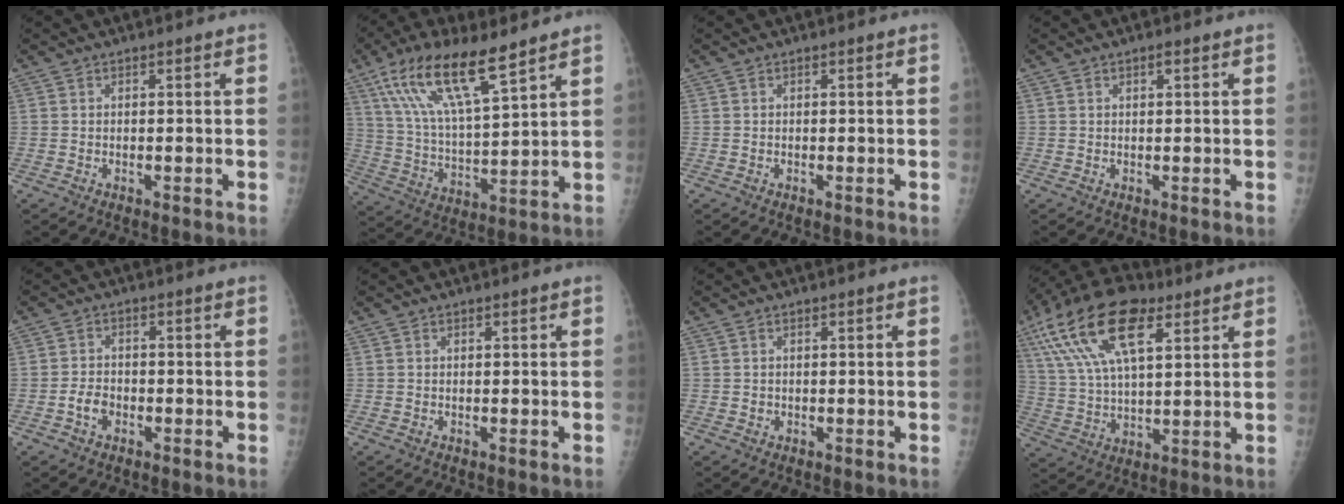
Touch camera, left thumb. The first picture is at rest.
{"total": 16.5, "force": [10.2, 4.4, 12.3], "torque": [-0.223, -0.036, 0.202]}
{"total": 0.0}
{"total": 1.0, "force": [0.5, 0.5, 0.7], "torque": [-0.008, 0.000, 0.008]}
{"total": 3.2, "force": [-1.3, 2.3, 1.8], "torque": [-0.026, 0.011, -0.026]}
{"total": 0.0}
{"total": 0.6, "force": [0.1, 0.6, 0.1], "torque": [0.002, 0.001, 0.002]}
{"total": 19.5, "force": [9.2, 8.6, 15.0], "torque": [-0.287, 0.000, 0.167]}